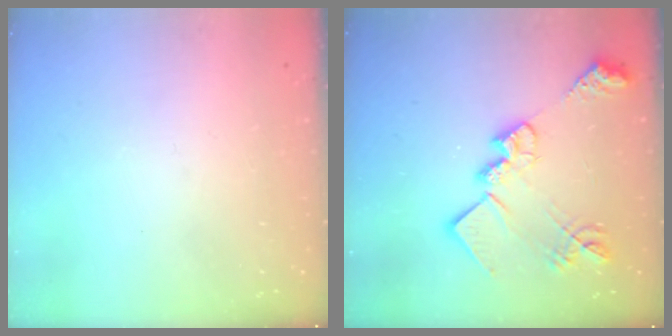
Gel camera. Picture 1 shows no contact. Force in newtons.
{"total": 20.5, "press": 20.5, "slide": 1.2}